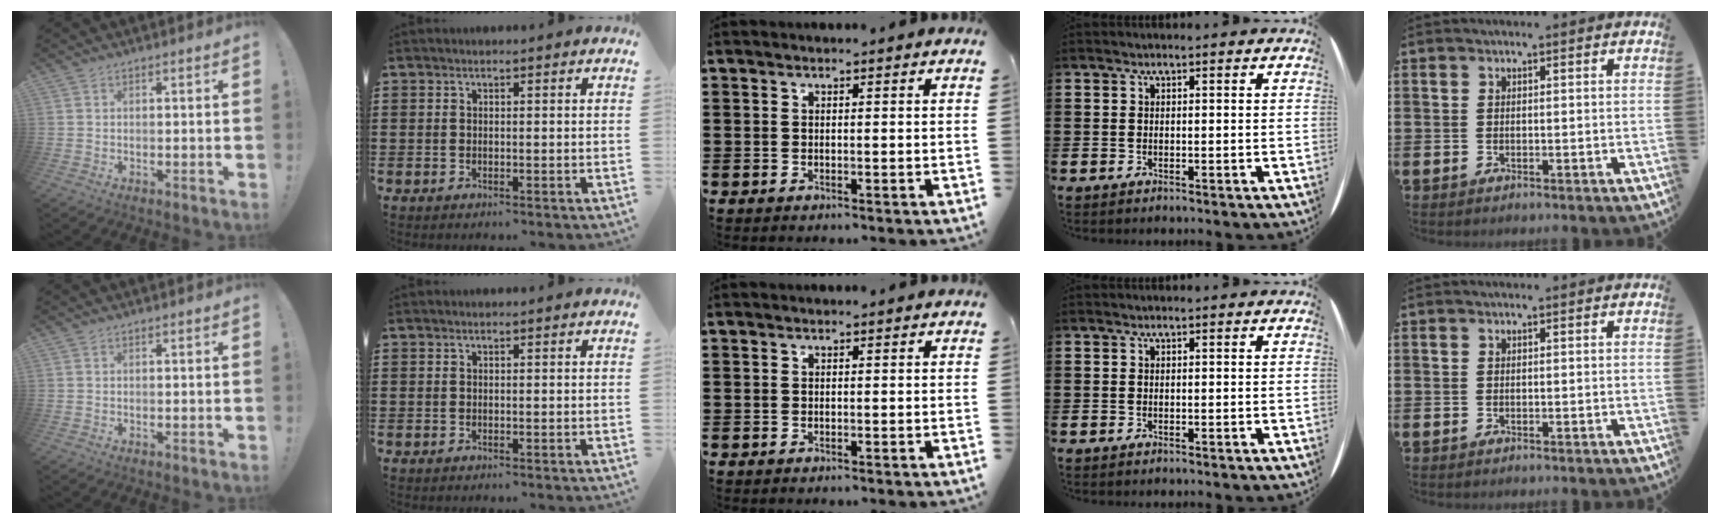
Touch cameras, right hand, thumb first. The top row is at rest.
{}